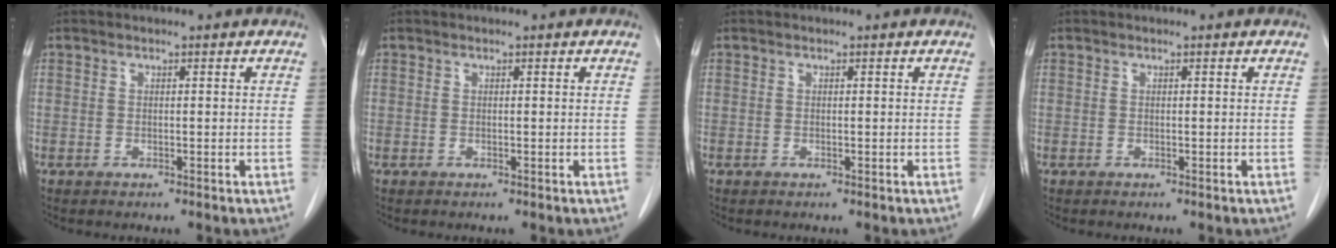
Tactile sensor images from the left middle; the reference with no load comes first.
{"total": 0.0}
{"total": 0.0}
{"total": 0.0}